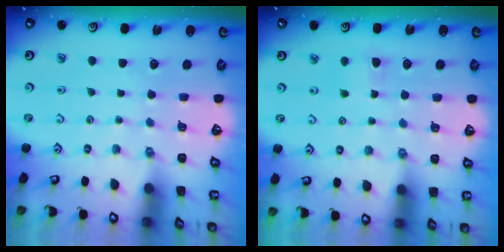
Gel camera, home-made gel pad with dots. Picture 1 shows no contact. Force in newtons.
{"total": 2.9, "press": 2.9, "slide": 0.4}